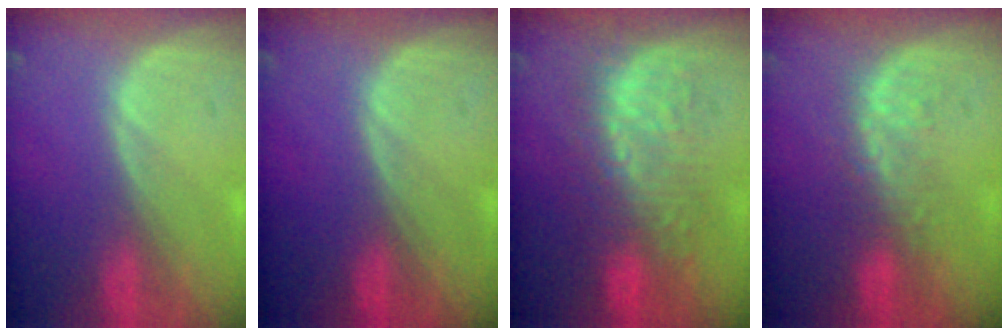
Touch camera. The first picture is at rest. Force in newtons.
{"total": 0.0}
{"total": 9.2, "press": 8.9, "slide": 2.1}
{"total": 4.3, "press": 4.0, "slide": 1.6}